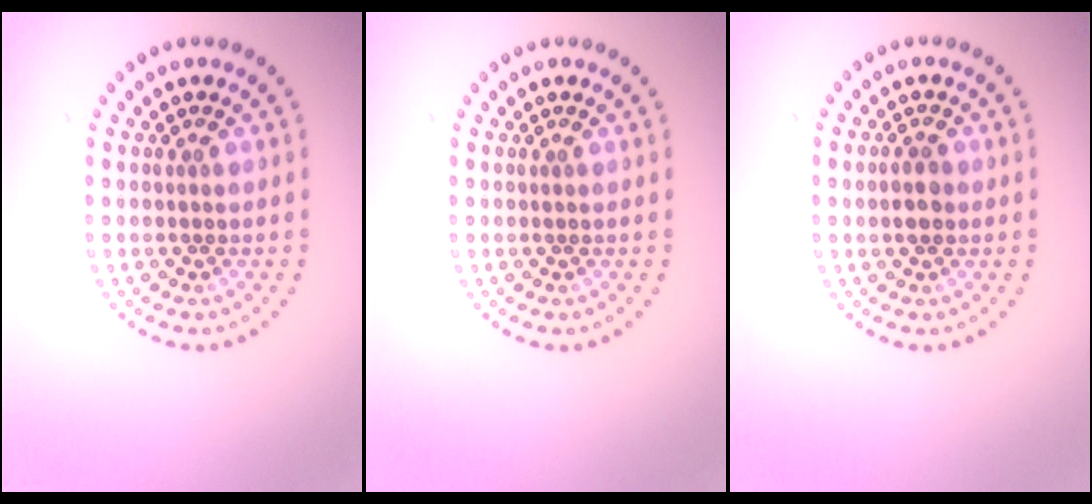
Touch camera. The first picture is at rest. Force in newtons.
{"total": 0.0}
{"total": 1.9, "press": 1.9, "slide": 0.2}